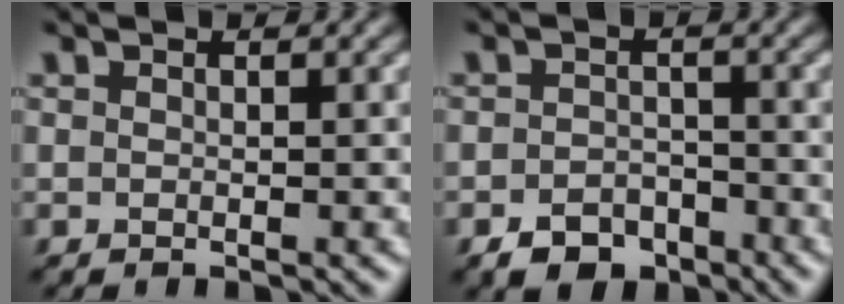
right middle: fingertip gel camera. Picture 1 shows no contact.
{"total": 3.6, "force": [-2.6, 2.2, 1.2], "torque": [-0.015, 0.001, -0.052]}